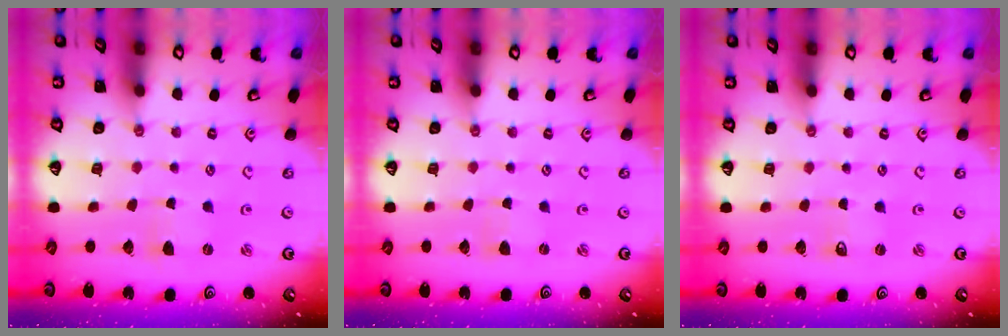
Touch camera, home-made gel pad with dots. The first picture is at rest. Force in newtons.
{"total": 0.0}
{"total": 0.0}